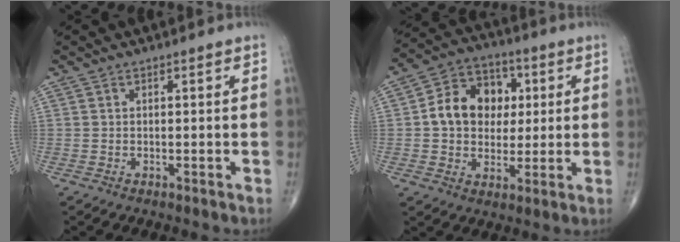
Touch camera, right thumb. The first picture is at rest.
{"total": 13.1, "force": [1.6, 10.4, 7.8], "torque": [-0.088, 0.015, 0.021]}